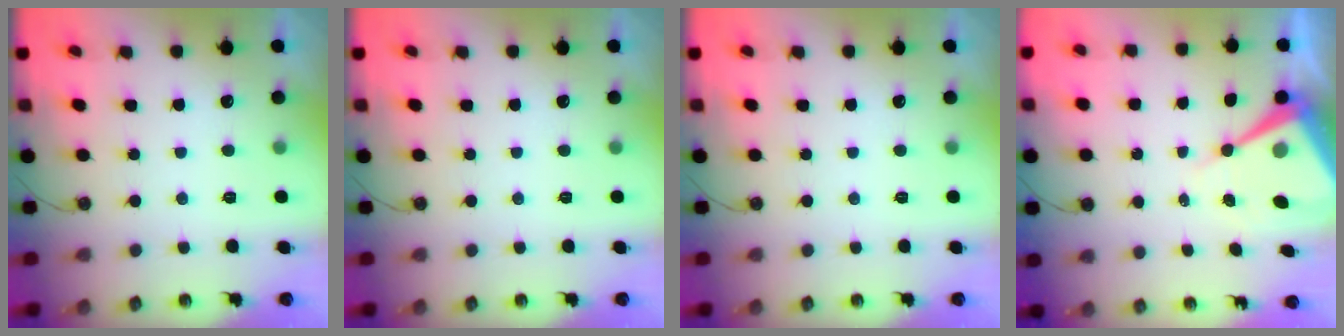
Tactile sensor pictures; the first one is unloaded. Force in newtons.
{"total": 0.0}
{"total": 0.0}
{"total": 11.8, "press": 11.7, "slide": 1.2}